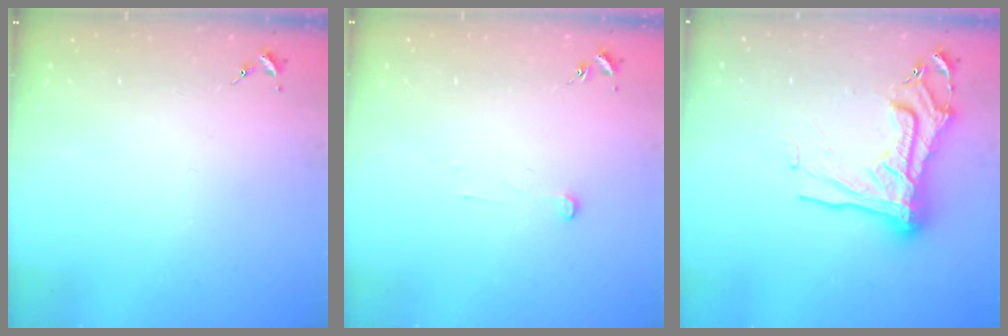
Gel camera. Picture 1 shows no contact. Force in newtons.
{"total": 2.9, "press": 2.9, "slide": 0.2}
{"total": 19.3, "press": 19.2, "slide": 1.8}